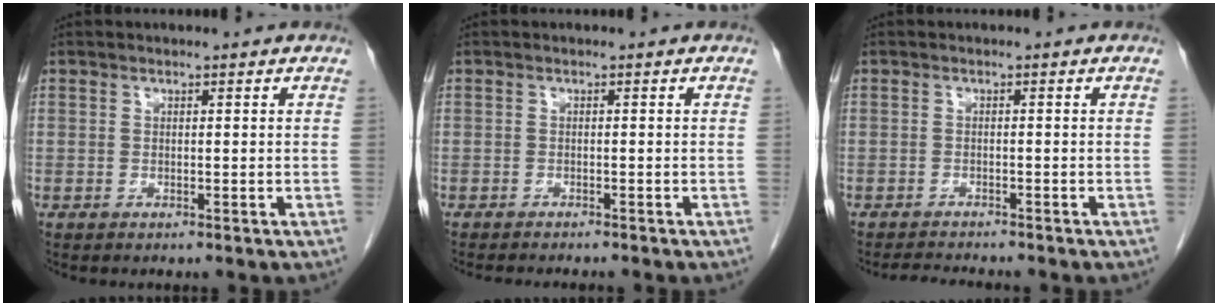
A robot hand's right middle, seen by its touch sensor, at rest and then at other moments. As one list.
[{"total": 4.9, "force": [-4.3, 0.7, 2.1], "torque": [-0.023, -0.006, -0.056]}, {"total": 3.4, "force": [-3.3, 0.0, 0.9], "torque": [-0.017, -0.015, -0.052]}]